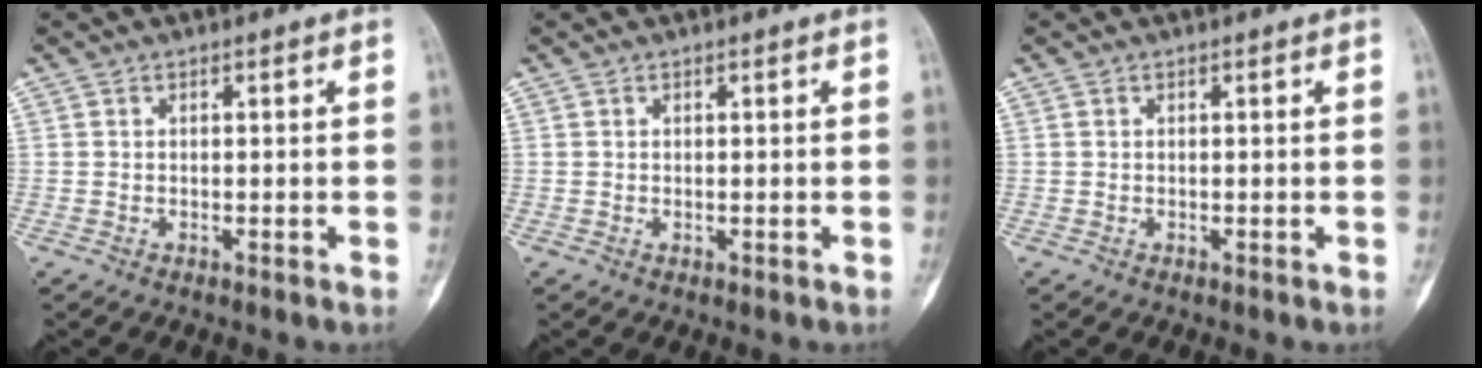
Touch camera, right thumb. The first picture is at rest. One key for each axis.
{"total": 0.0}
{"total": 0.0}